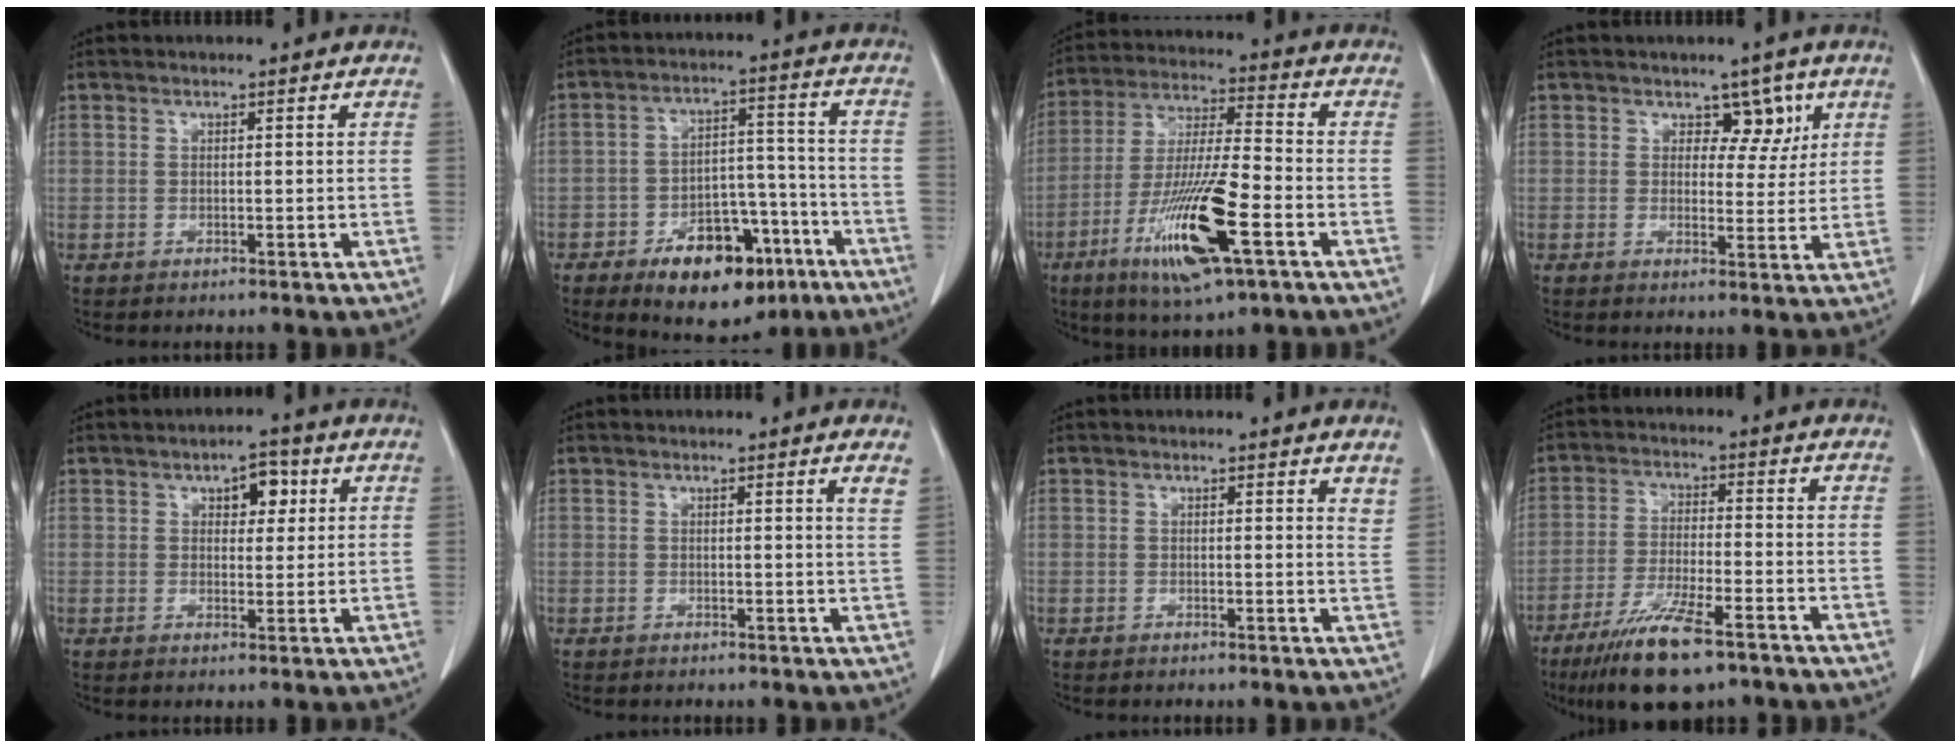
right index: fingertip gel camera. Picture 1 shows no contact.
{"total": 13.7, "force": [-7.8, 7.1, 8.8], "torque": [-0.122, 0.020, -0.112]}
{"total": 16.2, "force": [-6.9, 2.0, 14.6], "torque": [-0.285, -0.024, -0.120]}
{"total": 4.3, "force": [2.2, 2.8, 2.4], "torque": [-0.015, 0.001, 0.029]}
{"total": 4.5, "force": [1.8, 2.4, 3.3], "torque": [-0.042, 0.010, 0.025]}
{"total": 1.7, "force": [1.3, -0.3, 1.1], "torque": [-0.020, -0.008, 0.010]}
{"total": 2.6, "force": [2.3, 0.6, 0.9], "torque": [-0.009, -0.011, 0.011]}
{"total": 10.8, "force": [-7.2, 1.7, 7.9], "torque": [-0.149, -0.026, -0.122]}